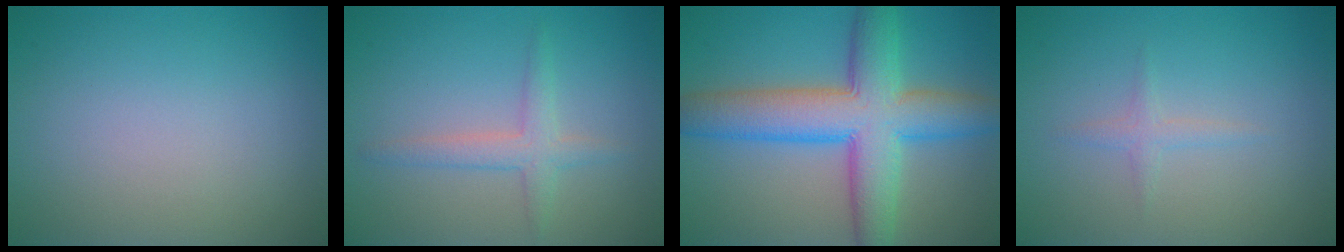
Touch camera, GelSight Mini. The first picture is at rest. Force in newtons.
{"total": 2.2, "press": 2.2, "slide": 0.0}
{"total": 9.3, "press": 9.3, "slide": 0.2}
{"total": 1.1, "press": 1.1, "slide": 0.1}